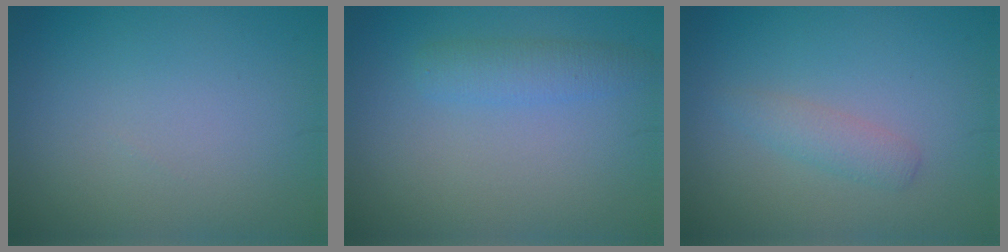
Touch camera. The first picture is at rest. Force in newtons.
{"total": 2.2, "press": 2.2, "slide": 0.1}
{"total": 1.7, "press": 1.7, "slide": 0.1}